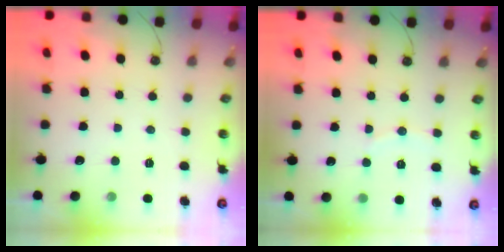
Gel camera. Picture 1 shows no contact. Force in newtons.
{"total": 5.1, "press": 5.1, "slide": 0.5}